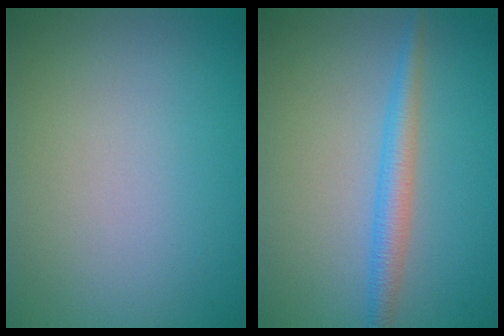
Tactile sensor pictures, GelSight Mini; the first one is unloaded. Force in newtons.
{"total": 2.5, "press": 2.5, "slide": 0.1}